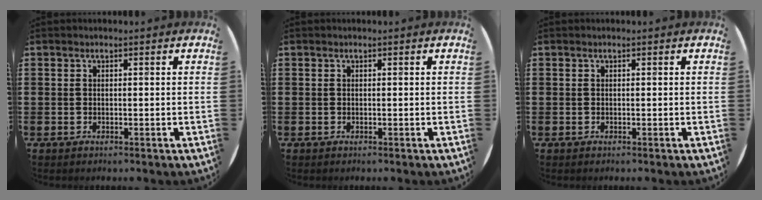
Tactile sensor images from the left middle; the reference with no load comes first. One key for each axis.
{"total": 0.0}
{"total": 0.0}